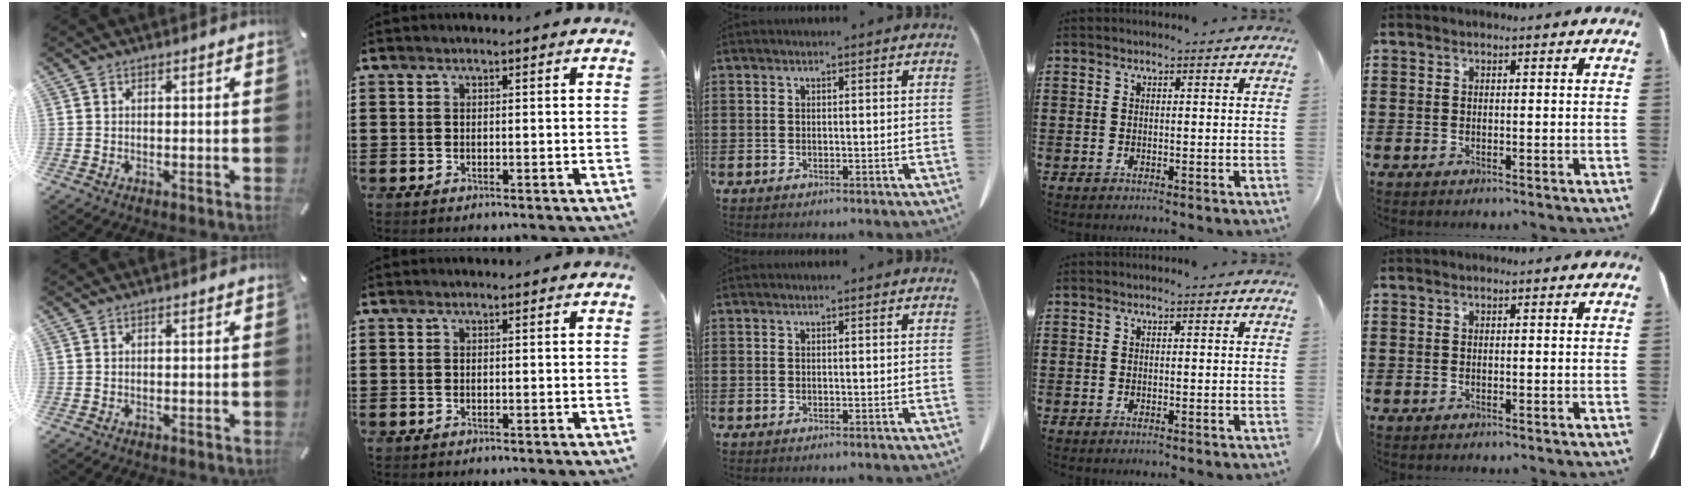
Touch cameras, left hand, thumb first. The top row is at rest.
{}